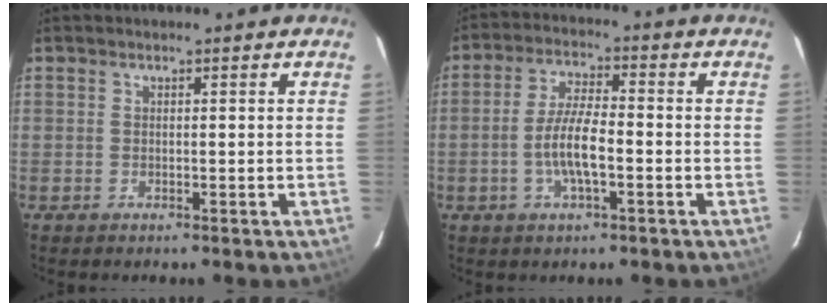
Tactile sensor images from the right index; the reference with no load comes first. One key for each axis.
{"total": 7.6, "fx": -2.1, "fy": 2.0, "fz": 7.0, "tx": -0.140, "ty": 0.003, "tz": -0.041}